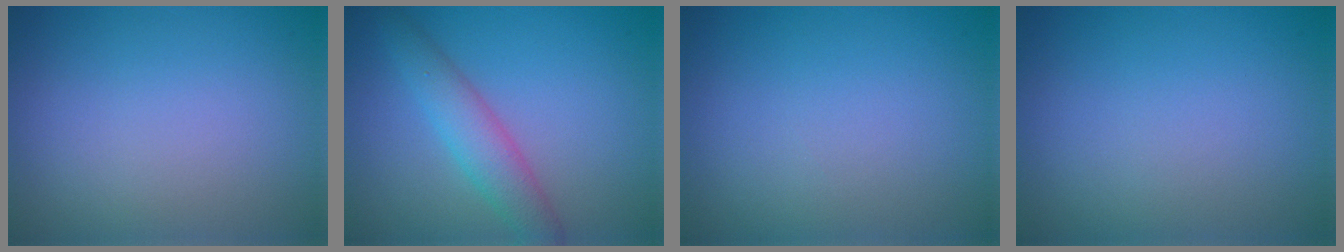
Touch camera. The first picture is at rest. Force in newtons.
{"total": 3.5, "press": 3.5, "slide": 0.1}
{"total": 0.0}
{"total": 0.0}